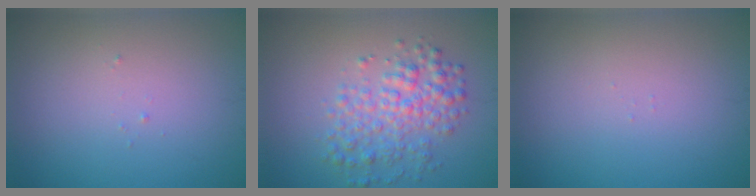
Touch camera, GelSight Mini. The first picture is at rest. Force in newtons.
{"total": 4.2, "press": 4.2, "slide": 0.1}
{"total": 0.0}